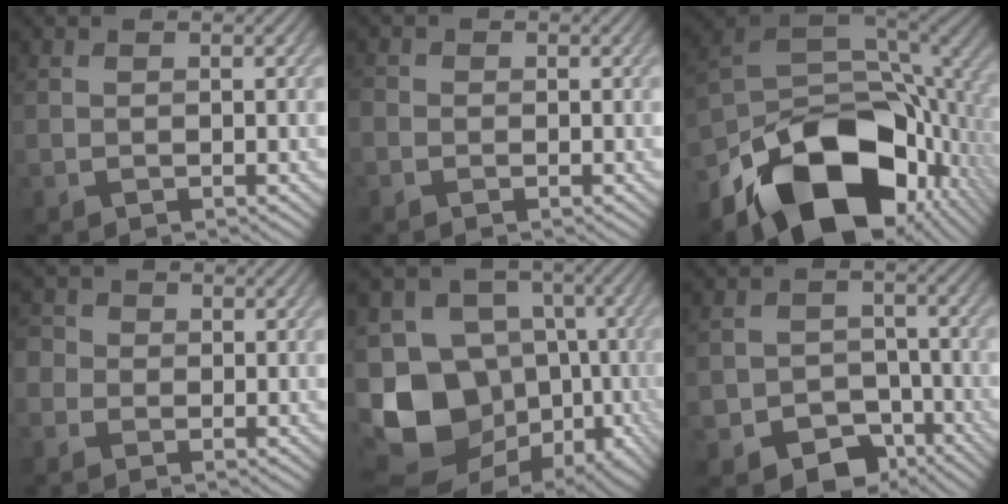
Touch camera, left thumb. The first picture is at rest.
{"total": 1.4, "force": [-0.7, 1.2, 0.3], "torque": [-0.003, -0.005, -0.021]}
{"total": 17.8, "force": [-8.9, 10.5, 11.2], "torque": [-0.193, -0.036, -0.141]}
{"total": 2.8, "force": [-0.4, 2.7, 0.6], "torque": [-0.016, 0.011, -0.025]}
{"total": 16.6, "force": [-5.9, 12.8, 8.8], "torque": [-0.206, -0.013, -0.097]}
{"total": 7.9, "force": [-5.2, 5.2, 2.8], "torque": [-0.048, -0.018, -0.087]}